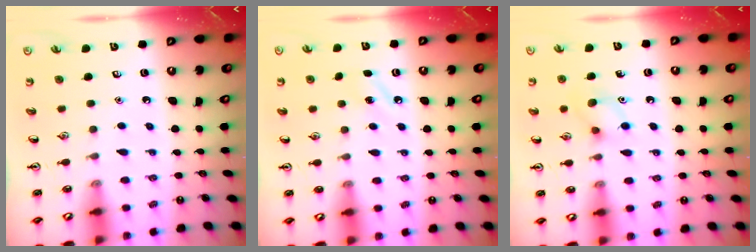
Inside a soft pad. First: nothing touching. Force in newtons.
{"total": 5.3, "press": 5.0, "slide": 1.8}
{"total": 8.1, "press": 8.1, "slide": 0.5}